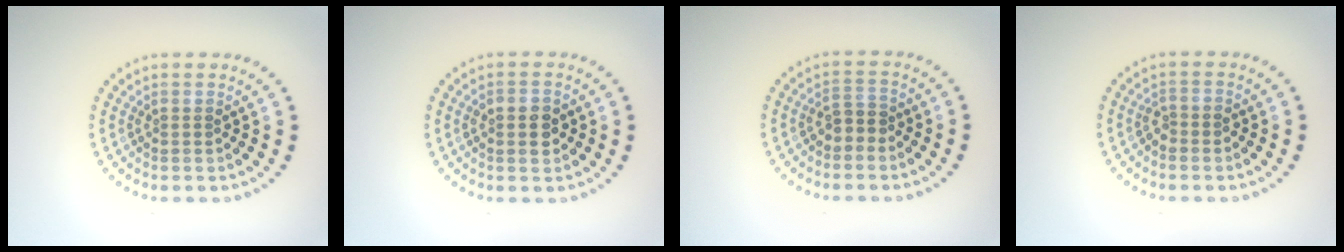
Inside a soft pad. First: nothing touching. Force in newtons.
{"total": 2.8, "press": 2.8, "slide": 0.1}
{"total": 1.8, "press": 1.6, "slide": 0.8}
{"total": 1.0, "press": 0.9, "slide": 0.4}